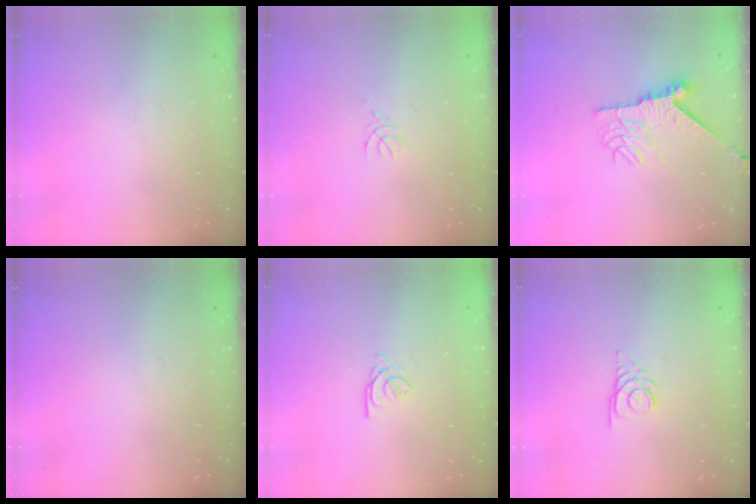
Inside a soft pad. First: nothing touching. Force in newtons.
{"total": 2.8, "press": 2.7, "slide": 0.6}
{"total": 9.4, "press": 9.4, "slide": 0.5}
{"total": 0.0}
{"total": 2.4, "press": 2.4, "slide": 0.1}
{"total": 3.2, "press": 3.1, "slide": 0.2}